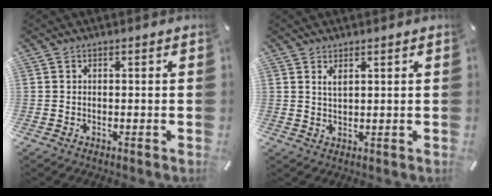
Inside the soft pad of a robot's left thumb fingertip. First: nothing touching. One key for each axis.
{"total": 2.1, "fx": 1.4, "fy": 0.6, "fz": 1.4, "tx": -0.030, "ty": -0.001, "tz": 0.025}